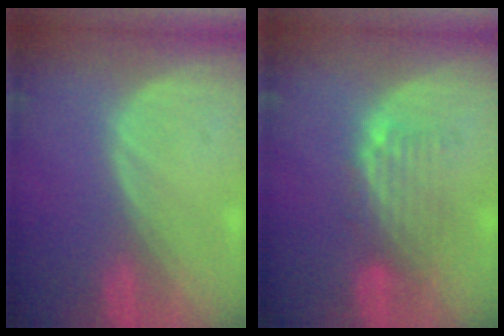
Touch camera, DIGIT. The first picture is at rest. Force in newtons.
{"total": 5.0, "press": 4.2, "slide": 2.7}